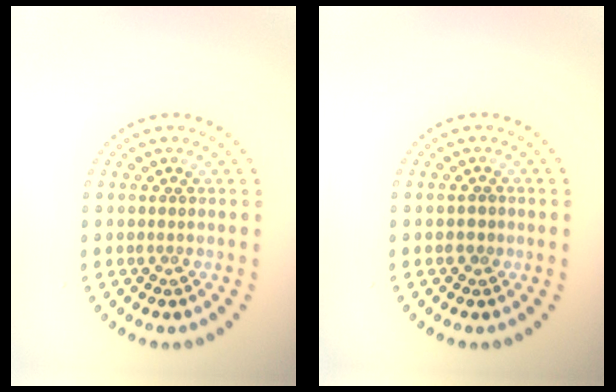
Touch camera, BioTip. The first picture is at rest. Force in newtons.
{"total": 0.9, "press": 0.9, "slide": 0.1}